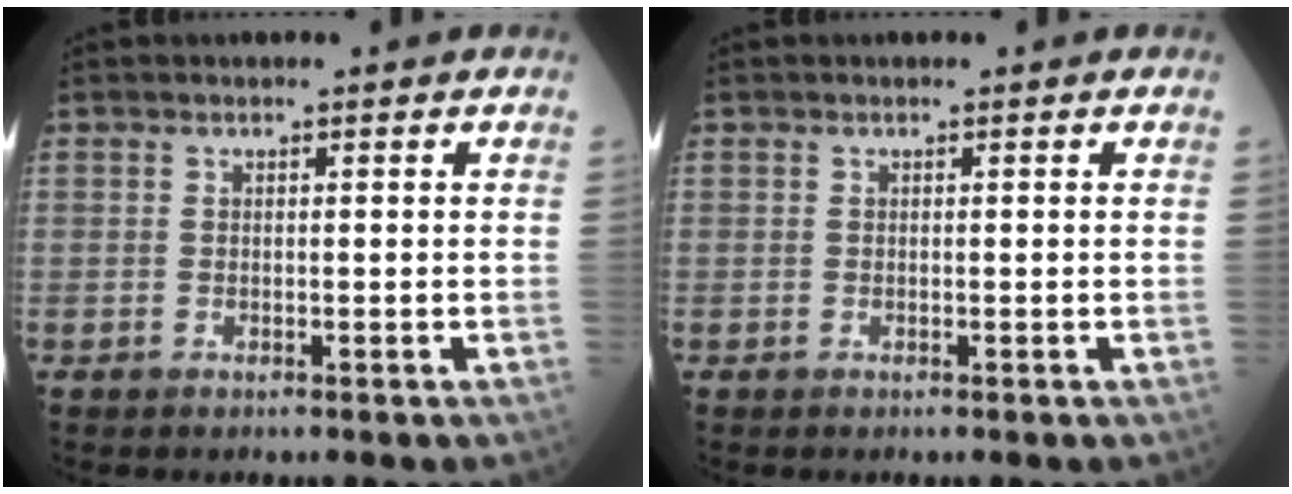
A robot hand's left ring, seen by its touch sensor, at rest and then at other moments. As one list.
[{"total": 0.0}]